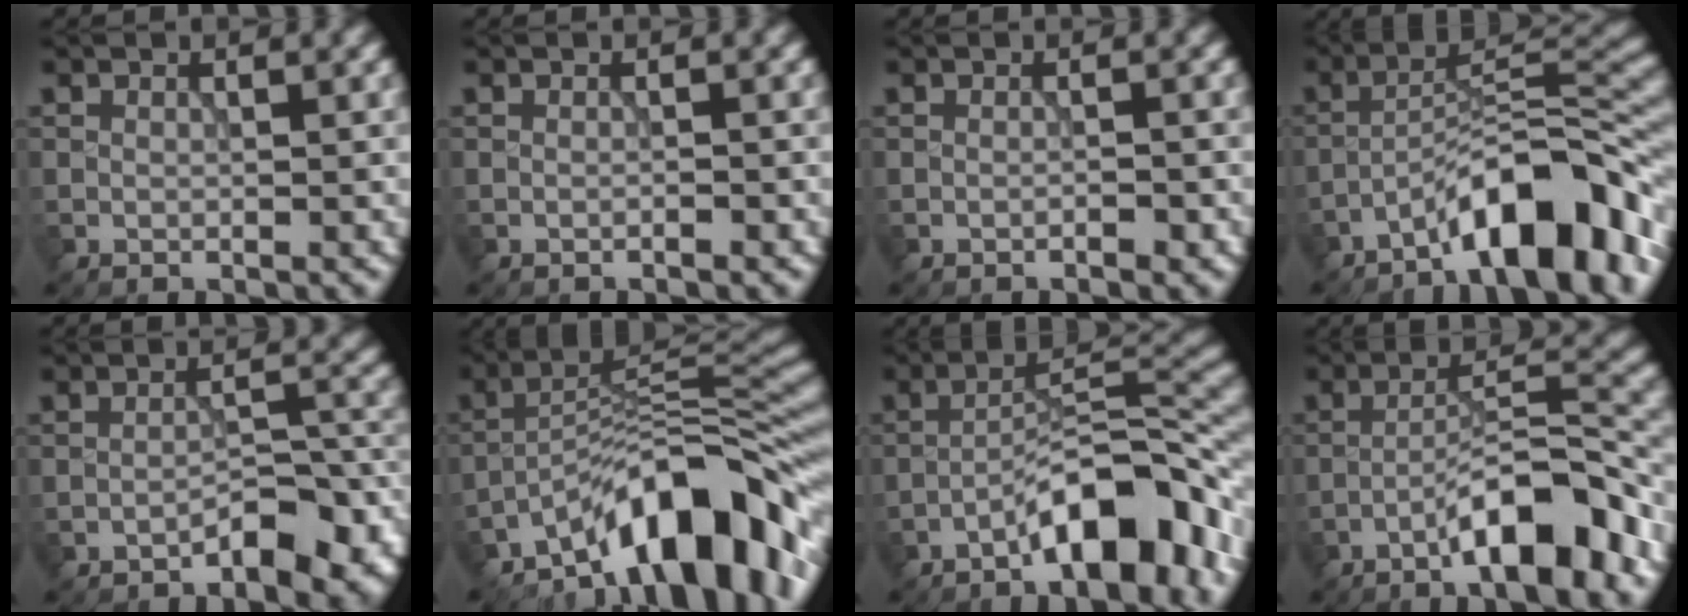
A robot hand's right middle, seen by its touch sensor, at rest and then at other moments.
{"total": 0.6, "force": [-0.4, 0.0, 0.4], "torque": [-0.007, 0.000, -0.011]}
{"total": 1.0, "force": [-0.7, 0.2, 0.7], "torque": [-0.010, 0.000, -0.013]}
{"total": 10.3, "force": [-6.7, 2.6, 7.4], "torque": [-0.104, 0.023, -0.117]}
{"total": 5.3, "force": [-3.5, 1.8, 3.6], "torque": [-0.046, 0.011, -0.052]}
{"total": 12.8, "force": [-8.7, 4.0, 8.5], "torque": [-0.103, 0.025, -0.161]}
{"total": 8.8, "force": [-5.1, 2.4, 6.7], "torque": [-0.096, 0.023, -0.088]}
{"total": 7.6, "force": [-4.4, 1.3, 6.0], "torque": [-0.096, 0.021, -0.076]}